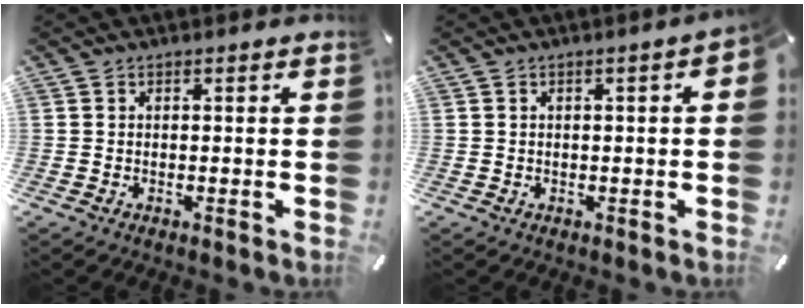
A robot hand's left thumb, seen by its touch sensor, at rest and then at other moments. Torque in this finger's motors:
{"motor_torque": [0.18, 0.16, 0.56, -0.52, 0.08]}